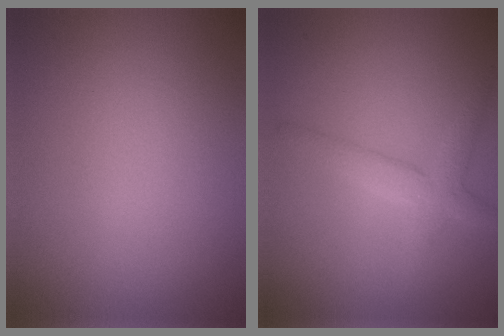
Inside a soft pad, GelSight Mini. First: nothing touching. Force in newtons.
{"total": 2.8, "press": 2.7, "slide": 0.3}